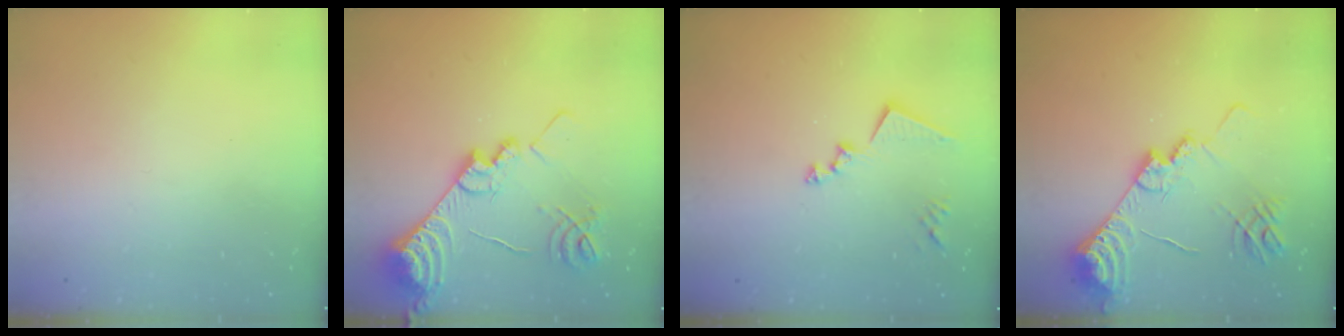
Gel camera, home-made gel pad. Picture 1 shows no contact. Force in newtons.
{"total": 19.1, "press": 19.0, "slide": 1.8}
{"total": 13.5, "press": 13.5, "slide": 0.7}
{"total": 18.3, "press": 18.2, "slide": 2.0}